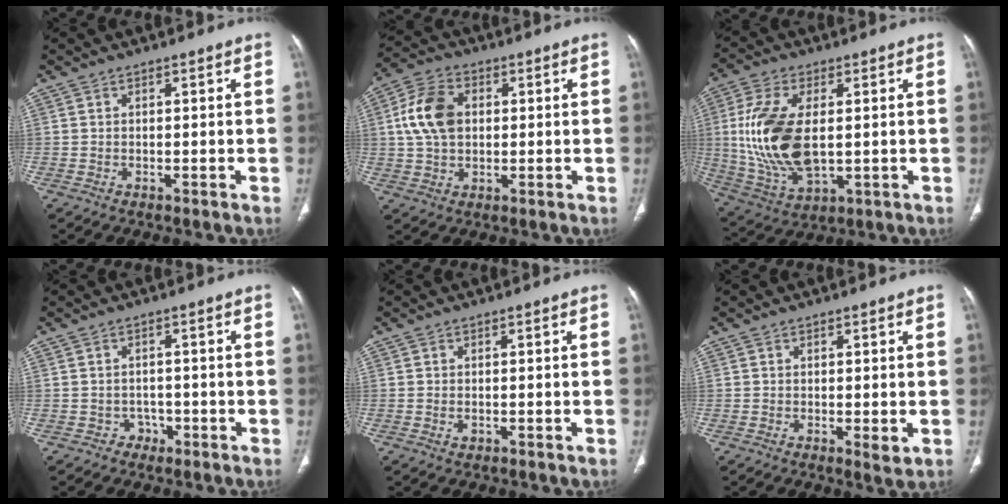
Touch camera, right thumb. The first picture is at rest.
{"total": 10.5, "force": [1.6, 7.2, 7.5], "torque": [-0.138, 0.012, 0.027]}
{"total": 17.2, "force": [1.0, 9.1, 14.6], "torque": [-0.307, -0.013, 0.031]}
{"total": 2.2, "force": [-1.1, 1.9, 0.3], "torque": [0.007, 0.011, -0.017]}
{"total": 0.8, "force": [-0.2, 0.6, 0.5], "torque": [-0.010, 0.002, 0.000]}
{"total": 2.2, "force": [-0.2, 0.7, 2.0], "torque": [-0.031, -0.009, -0.002]}